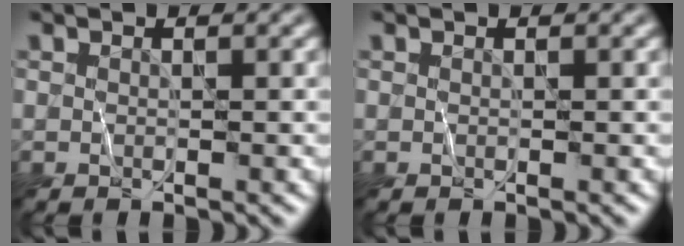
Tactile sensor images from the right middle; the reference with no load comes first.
{"total": 0.0}